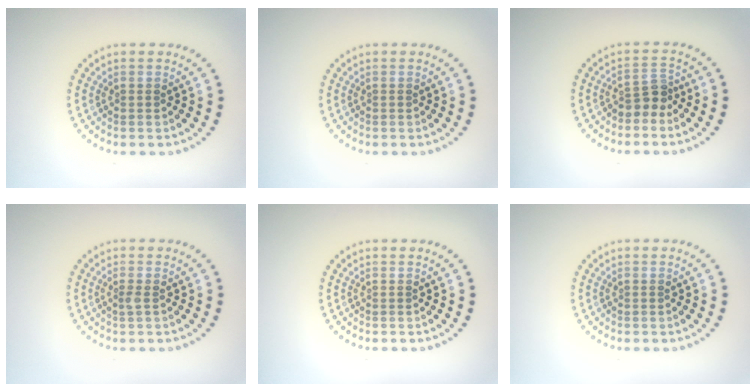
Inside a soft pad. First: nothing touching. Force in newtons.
{"total": 0.0}
{"total": 2.2, "press": 1.7, "slide": 1.4}
{"total": 0.6, "press": 0.5, "slide": 0.4}
{"total": 0.0}
{"total": 0.0}